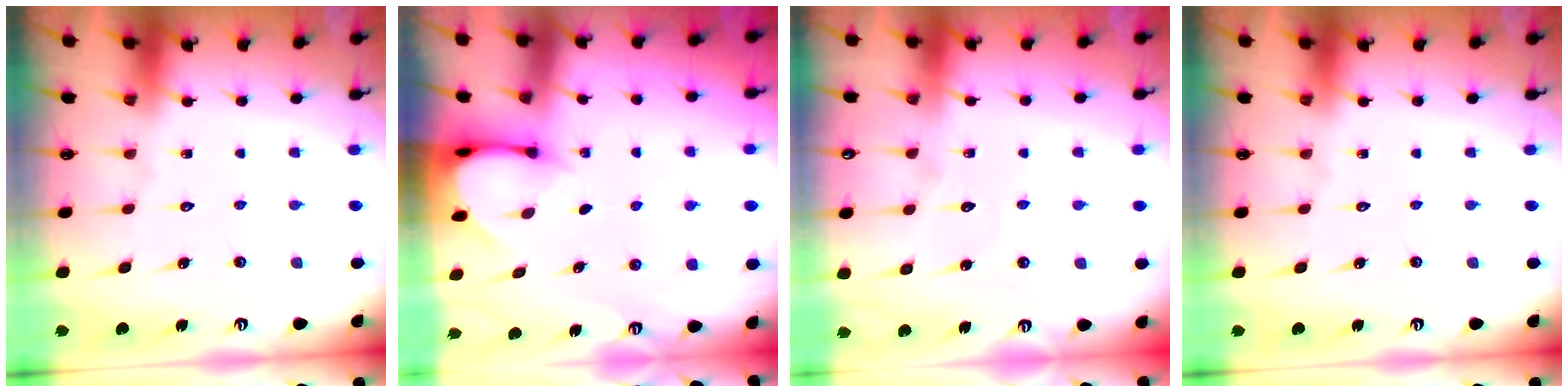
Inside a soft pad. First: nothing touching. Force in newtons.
{"total": 3.0, "press": 3.0, "slide": 0.2}
{"total": 4.1, "press": 4.1, "slide": 0.4}
{"total": 0.0}